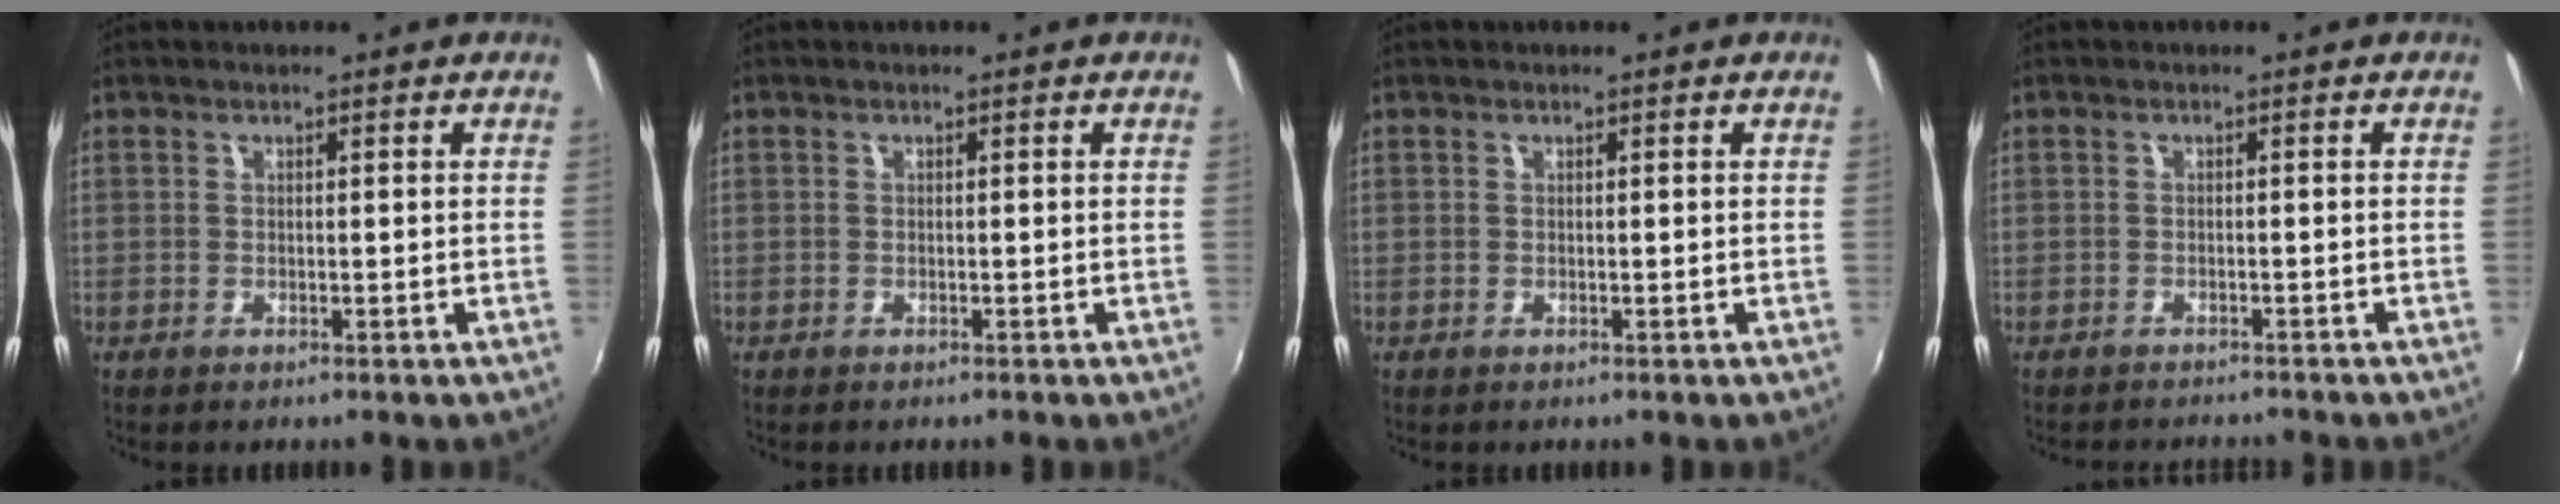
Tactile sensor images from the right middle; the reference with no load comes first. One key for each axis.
{"total": 0.0}
{"total": 0.0}
{"total": 4.0, "fx": -3.8, "fy": 0.5, "fz": 1.1, "tx": -0.032, "ty": -0.010, "tz": -0.055}